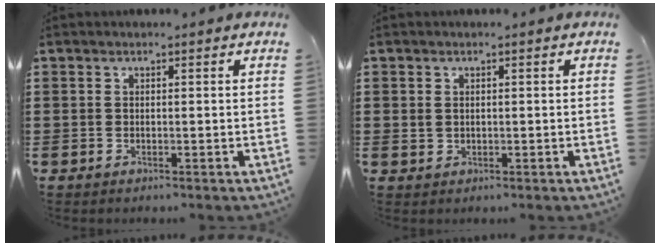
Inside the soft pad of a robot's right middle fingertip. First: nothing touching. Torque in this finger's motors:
{"motor_torque": [-0.04, -0.07, -0.02, -0.01]}